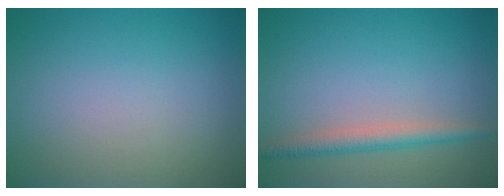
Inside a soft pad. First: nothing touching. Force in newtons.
{"total": 2.4, "press": 2.4, "slide": 0.1}